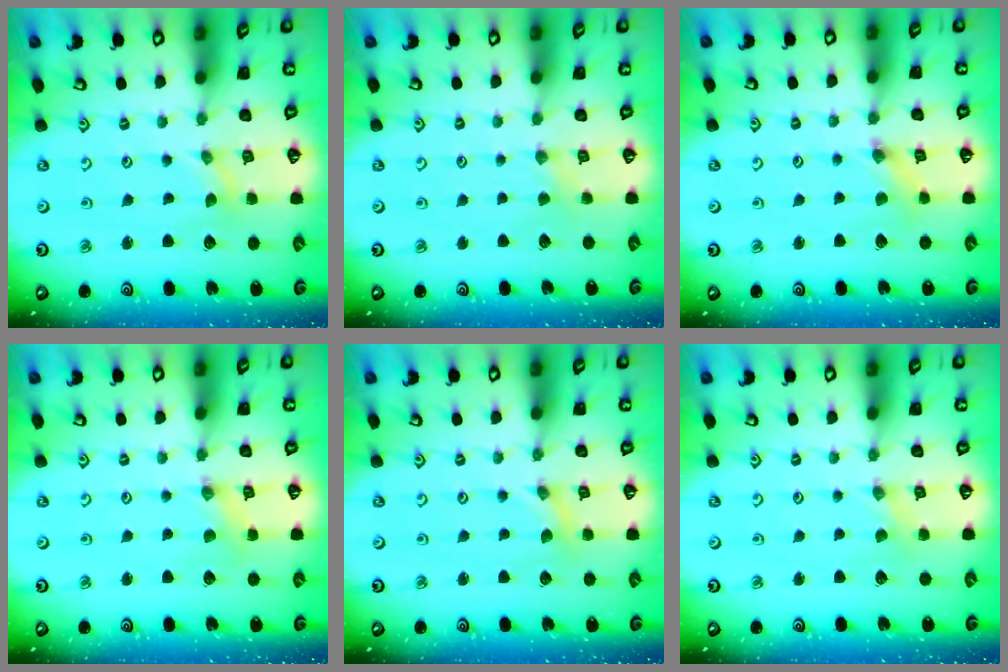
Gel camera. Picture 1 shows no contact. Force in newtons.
{"total": 1.4, "press": 1.4, "slide": 0.3}
{"total": 2.4, "press": 2.3, "slide": 0.4}
{"total": 1.7, "press": 1.7, "slide": 0.3}
{"total": 0.0}
{"total": 1.4, "press": 1.3, "slide": 0.3}